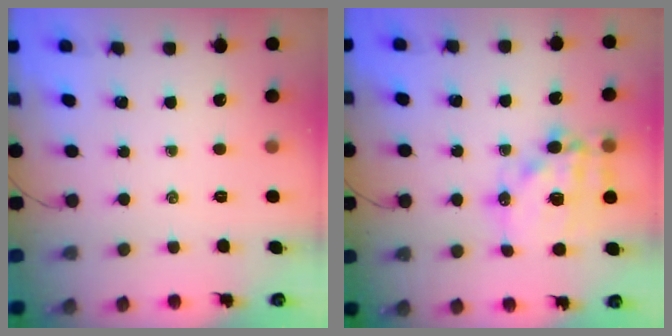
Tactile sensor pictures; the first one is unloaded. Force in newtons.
{"total": 17.1, "press": 16.7, "slide": 3.9}